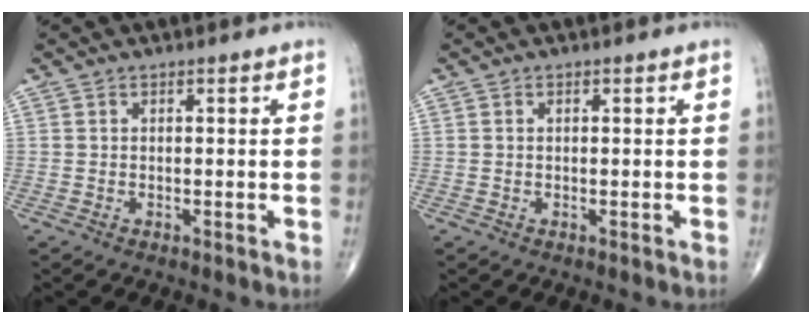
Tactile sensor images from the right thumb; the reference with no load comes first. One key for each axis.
{"total": 0.0}